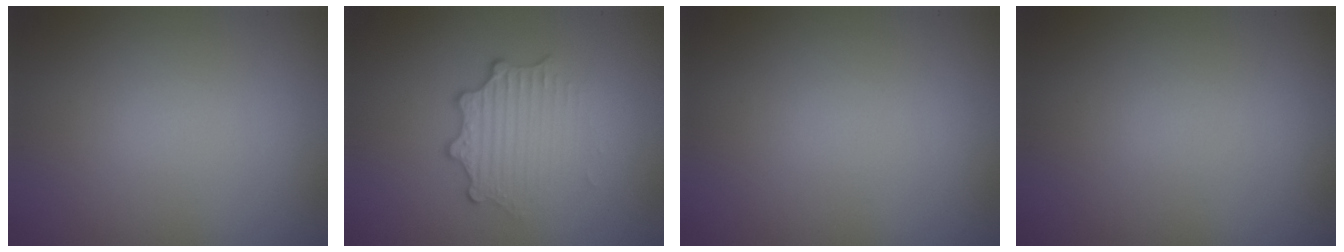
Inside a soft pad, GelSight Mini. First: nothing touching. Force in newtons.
{"total": 3.3, "press": 2.5, "slide": 2.2}
{"total": 0.0}
{"total": 0.0}